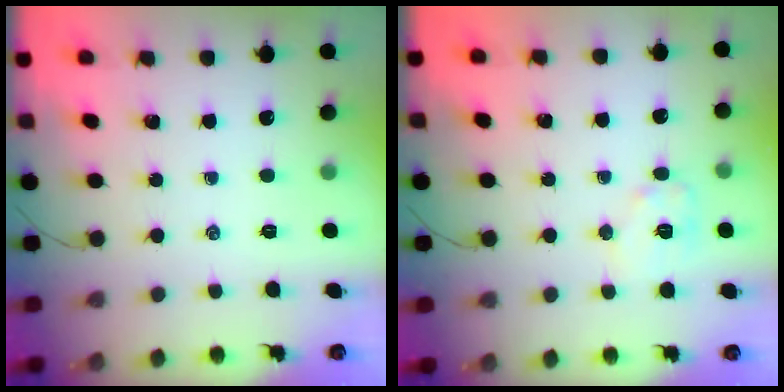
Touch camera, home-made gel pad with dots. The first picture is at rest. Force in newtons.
{"total": 7.6, "press": 7.6, "slide": 0.3}